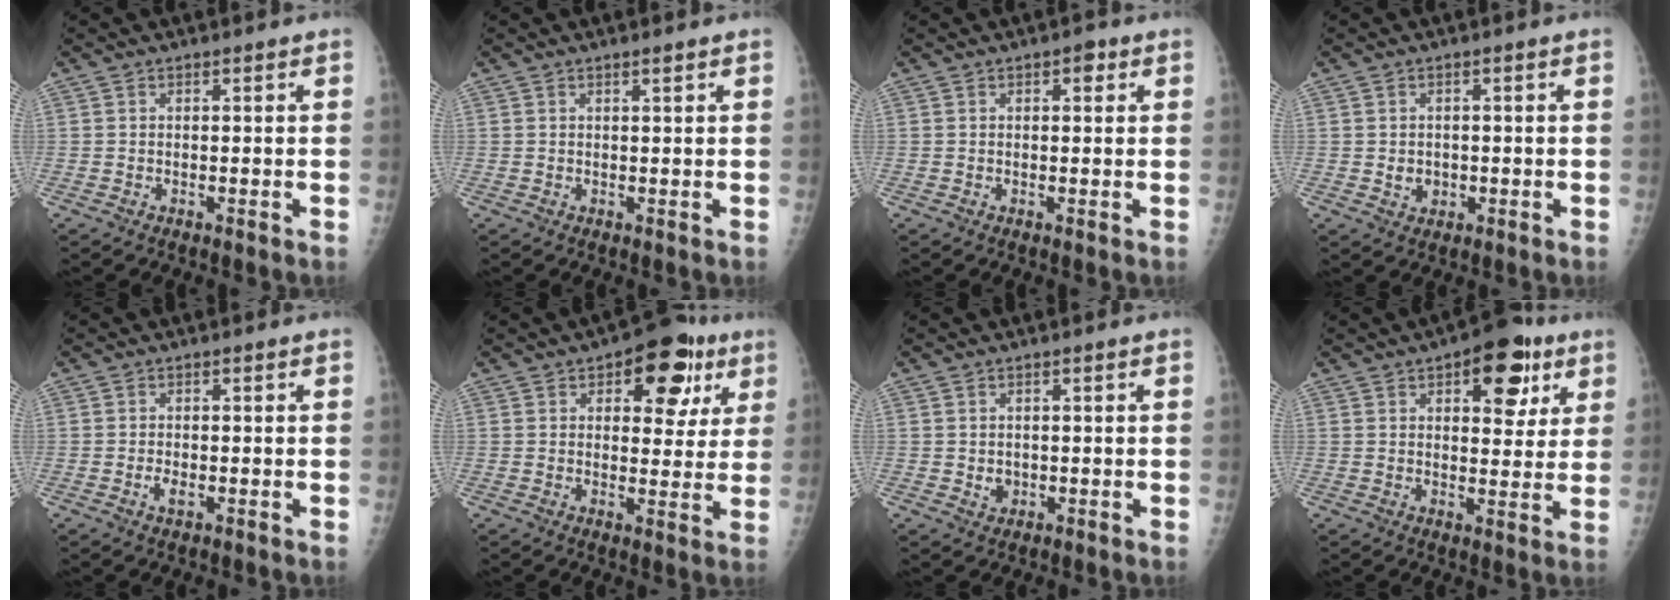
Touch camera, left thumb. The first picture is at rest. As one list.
[{"total": 0.9, "force": [0.6, 0.0, 0.6], "torque": [-0.009, -0.003, 0.010]}, {"total": 1.8, "force": [0.8, 1.0, 1.3], "torque": [-0.009, 0.001, 0.008]}, {"total": 2.5, "force": [-0.3, 2.2, 1.2], "torque": [-0.009, 0.001, 0.002]}, {"total": 1.8, "force": [-0.6, 1.0, 1.4], "torque": [-0.025, -0.001, -0.010]}, {"total": 12.4, "force": [5.6, 6.9, 8.7], "torque": [-0.059, -0.010, 0.068]}, {"total": 1.9, "force": [-0.1, 1.6, 0.9], "torque": [-0.007, 0.000, 0.005]}, {"total": 12.1, "force": [5.8, 6.0, 8.7], "torque": [-0.069, -0.017, 0.073]}]